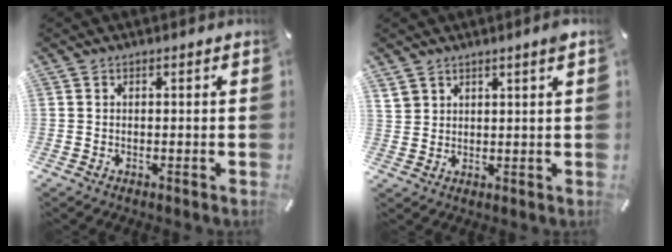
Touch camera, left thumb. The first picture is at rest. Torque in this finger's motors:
{"motor_torque": [0.85, -0.29, 0.13, -0.23, 0.03]}